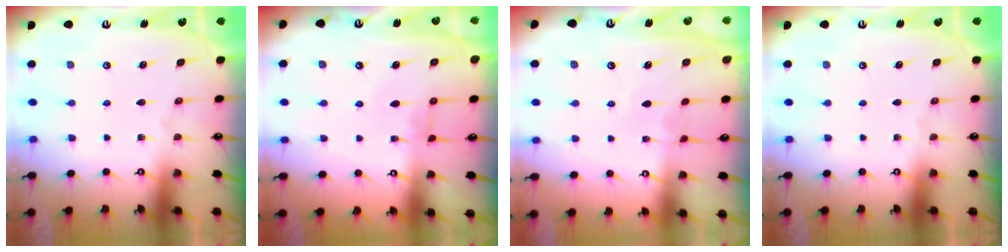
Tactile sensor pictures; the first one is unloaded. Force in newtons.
{"total": 0.6, "press": 0.6, "slide": 0.3}
{"total": 3.7, "press": 3.7, "slide": 0.2}
{"total": 0.0}